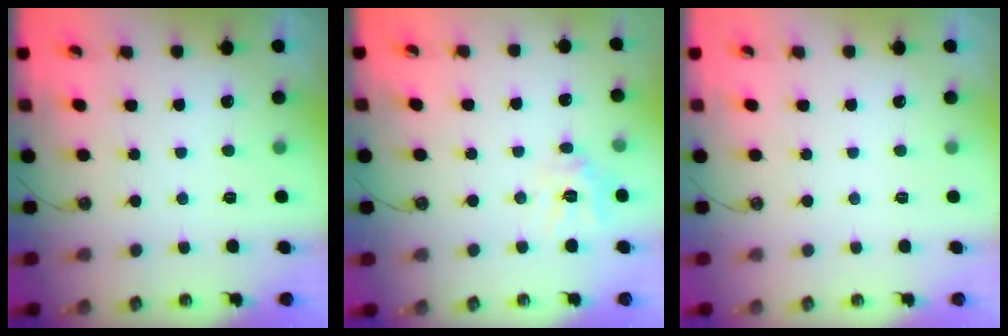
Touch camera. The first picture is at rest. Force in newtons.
{"total": 11.7, "press": 11.7, "slide": 1.1}
{"total": 0.0}